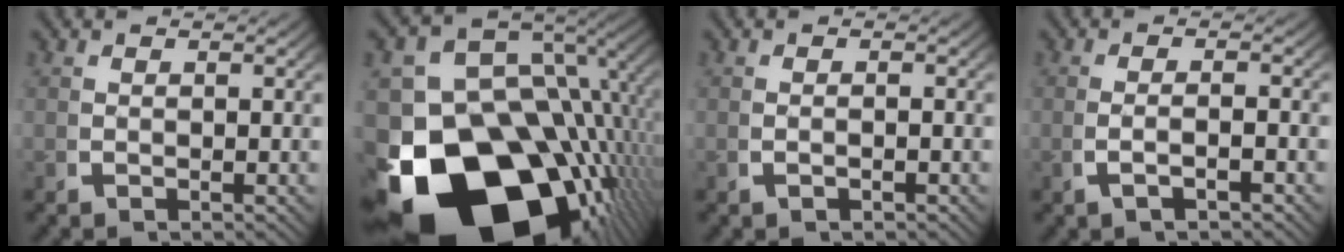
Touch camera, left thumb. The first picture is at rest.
{"total": 28.9, "force": [-9.9, 19.1, 19.3], "torque": [-0.358, -0.117, -0.113]}
{"total": 0.7, "force": [-0.5, 0.2, 0.5], "torque": [-0.013, 0.000, -0.006]}
{"total": 1.9, "force": [-0.8, 0.3, 1.7], "torque": [-0.045, 0.002, -0.012]}